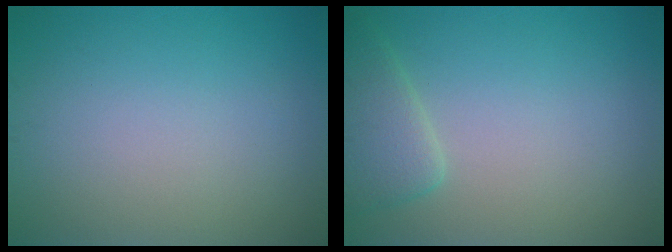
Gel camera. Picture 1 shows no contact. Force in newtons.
{"total": 2.9, "press": 2.9, "slide": 0.3}